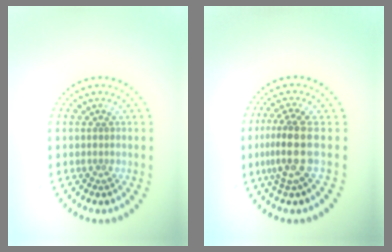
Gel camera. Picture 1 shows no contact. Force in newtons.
{"total": 3.6, "press": 2.7, "slide": 2.4}